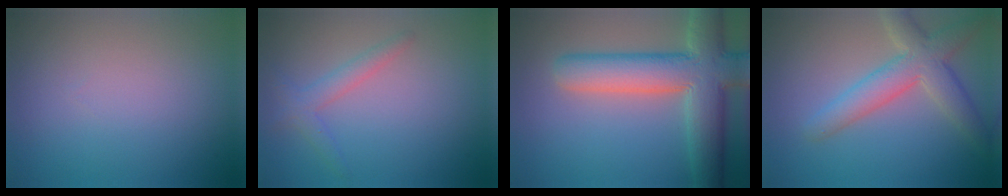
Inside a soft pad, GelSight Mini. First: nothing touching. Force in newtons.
{"total": 2.0, "press": 2.0, "slide": 0.1}
{"total": 9.5, "press": 9.4, "slide": 0.8}
{"total": 5.3, "press": 5.2, "slide": 0.3}